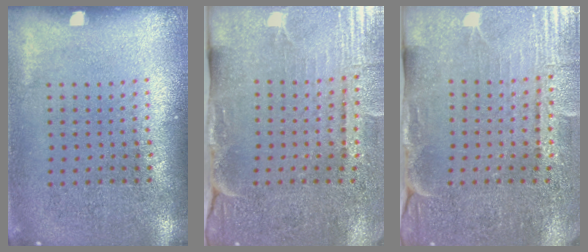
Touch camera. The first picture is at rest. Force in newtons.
{"total": 4.3, "press": 3.7, "slide": 2.2}
{"total": 3.7, "press": 3.5, "slide": 1.2}